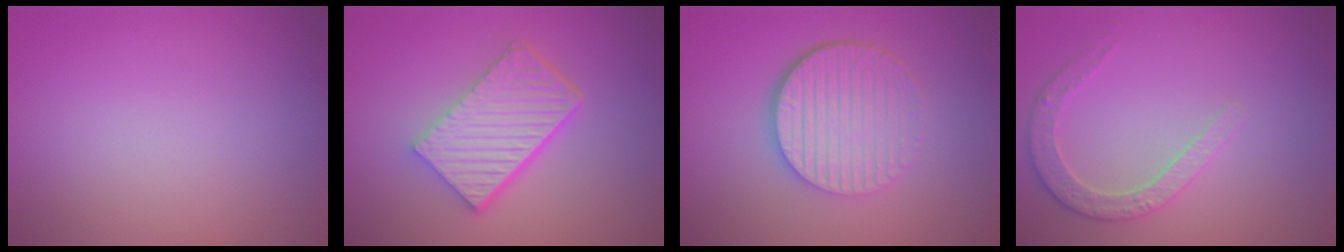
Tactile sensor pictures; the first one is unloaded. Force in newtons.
{"total": 5.9, "press": 4.2, "slide": 4.2}
{"total": 6.0, "press": 4.2, "slide": 4.3}
{"total": 2.9, "press": 2.8, "slide": 0.7}